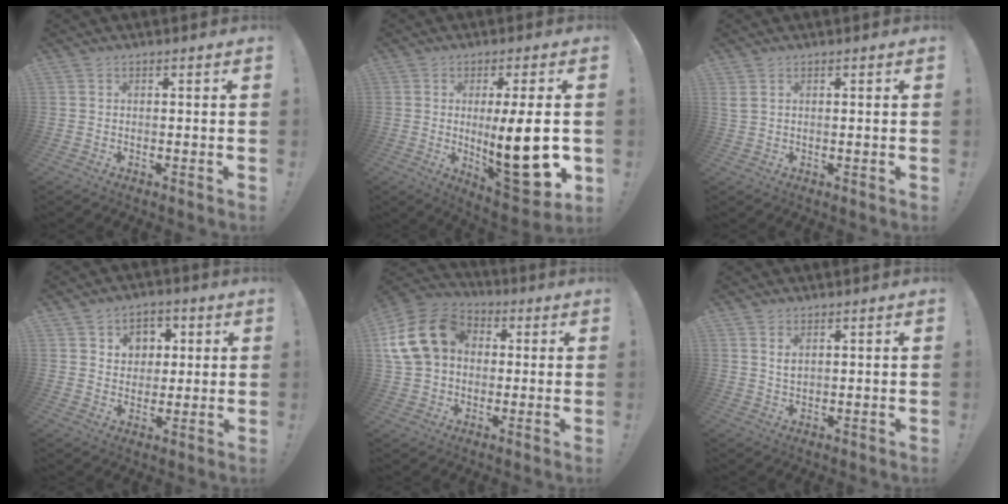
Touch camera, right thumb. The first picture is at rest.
{"total": 18.2, "force": [-0.8, 4.8, 17.5], "torque": [-0.258, -0.019, -0.007]}
{"total": 1.7, "force": [0.8, 0.5, 1.5], "torque": [-0.038, 0.004, 0.018]}
{"total": 6.7, "force": [2.5, 5.9, 1.7], "torque": [-0.028, -0.020, 0.049]}
{"total": 17.3, "force": [4.0, 13.8, 9.6], "torque": [-0.175, 0.008, 0.081]}
{"total": 2.5, "force": [1.4, 1.0, 1.8], "torque": [-0.023, -0.009, 0.023]}